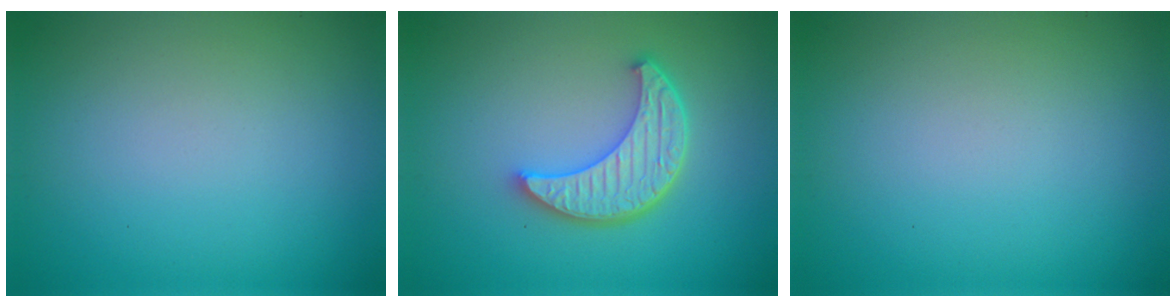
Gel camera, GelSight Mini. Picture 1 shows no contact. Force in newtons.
{"total": 5.1, "press": 4.0, "slide": 3.1}
{"total": 0.0}